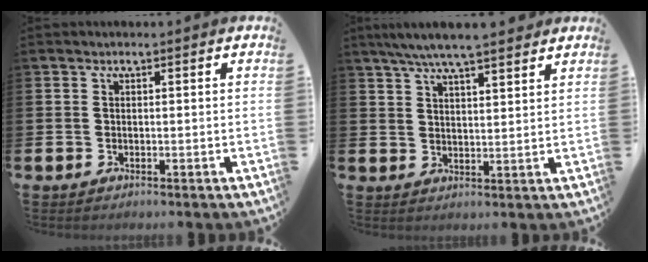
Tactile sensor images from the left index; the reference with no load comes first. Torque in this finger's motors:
{"motor_torque": [0.31, -0.73, 1.05, 0.21]}